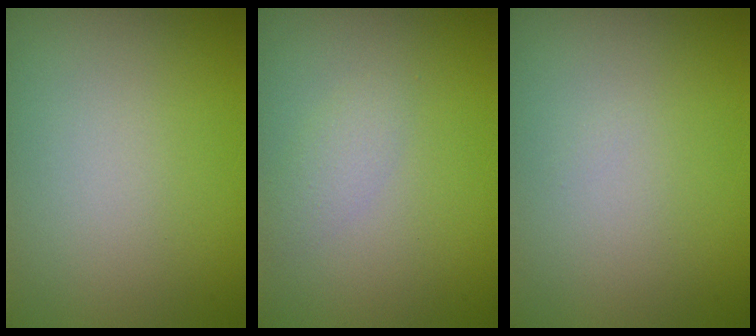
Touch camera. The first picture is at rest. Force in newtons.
{"total": 1.2, "press": 1.2, "slide": 0.1}
{"total": 0.0}